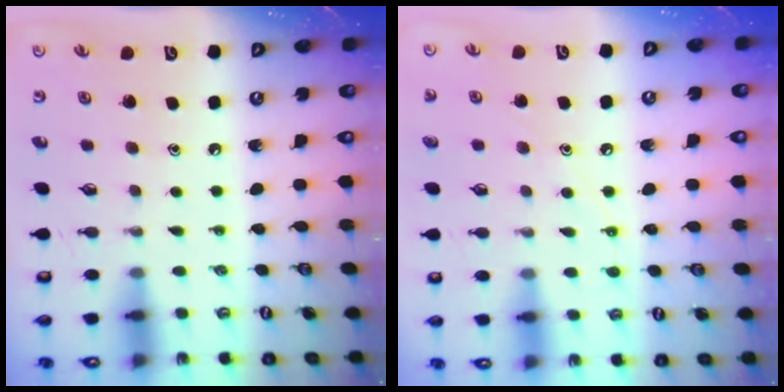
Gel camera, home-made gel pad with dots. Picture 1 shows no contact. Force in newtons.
{"total": 8.2, "press": 8.2, "slide": 0.6}